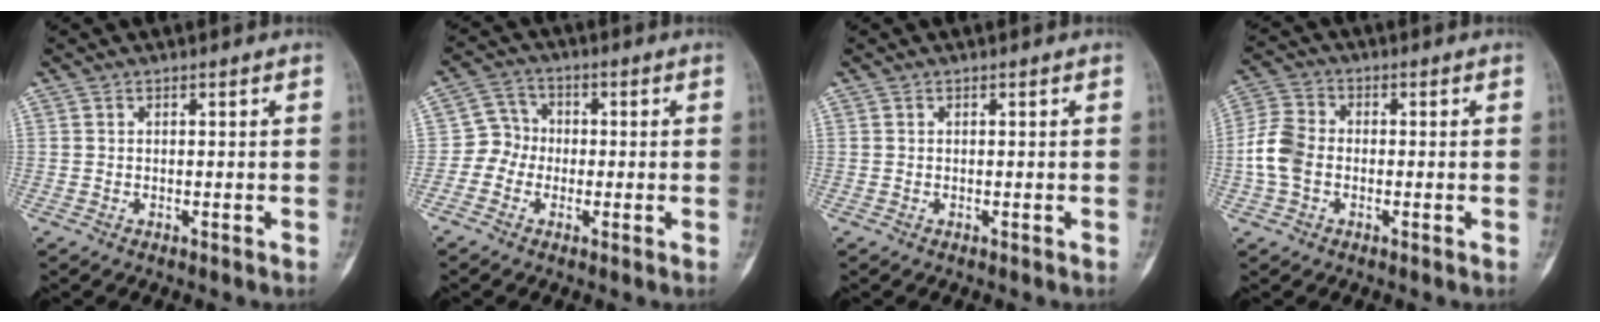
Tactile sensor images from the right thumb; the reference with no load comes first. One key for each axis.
{"total": 5.0, "fx": -1.3, "fy": 4.6, "fz": 1.5, "tx": 0.004, "ty": 0.016, "tz": -0.039}
{"total": 0.0}
{"total": 7.4, "fx": -1.3, "fy": 5.5, "fz": 4.9, "tx": -0.103, "ty": 0.019, "tz": -0.037}